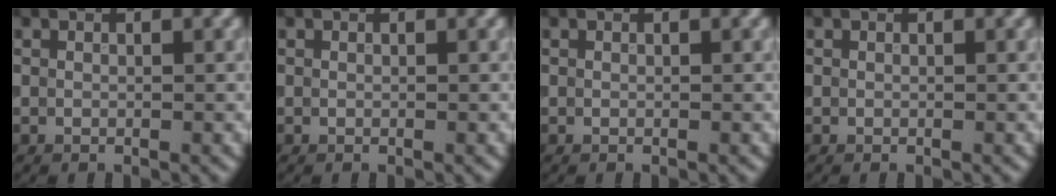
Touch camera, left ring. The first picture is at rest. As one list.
[{"total": 0.0}, {"total": 0.0}, {"total": 0.0}]